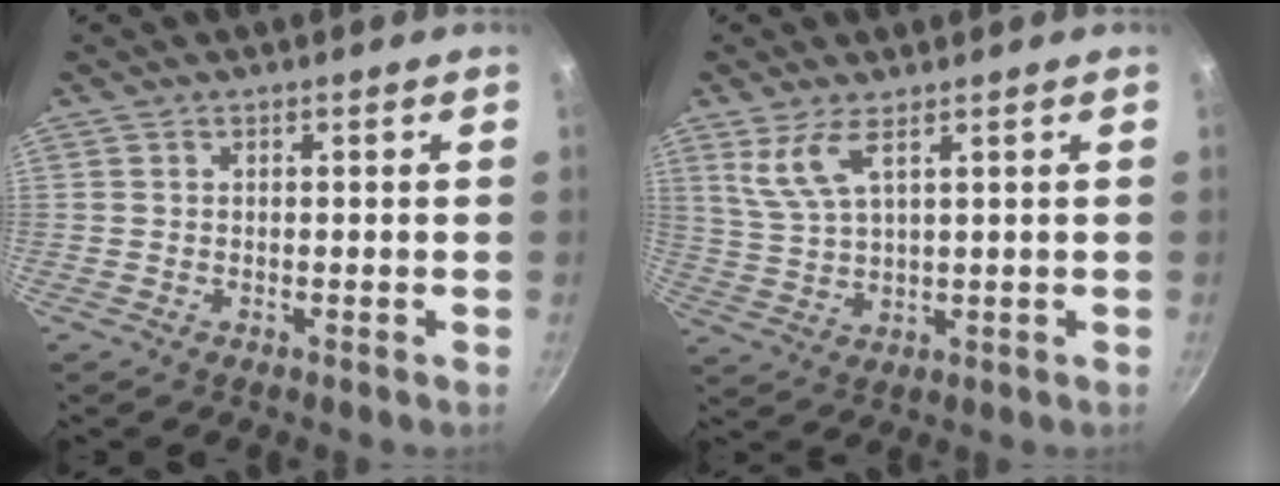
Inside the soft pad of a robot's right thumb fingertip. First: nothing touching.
{"total": 6.3, "force": [3.4, 1.8, 5.0], "torque": [-0.112, -0.015, 0.084]}